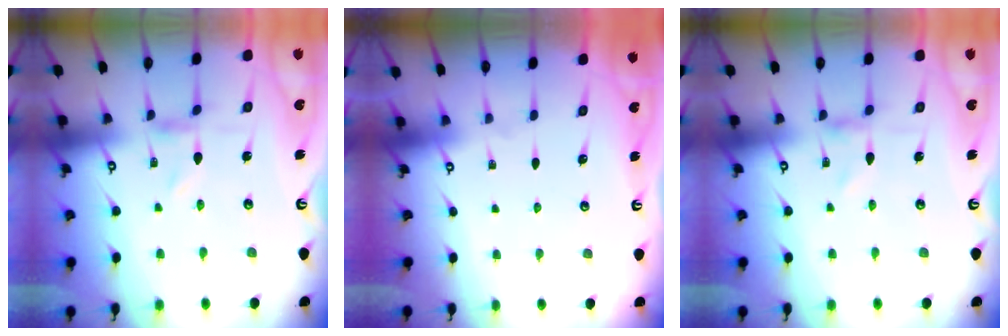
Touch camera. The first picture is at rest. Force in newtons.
{"total": 0.0}
{"total": 0.0}